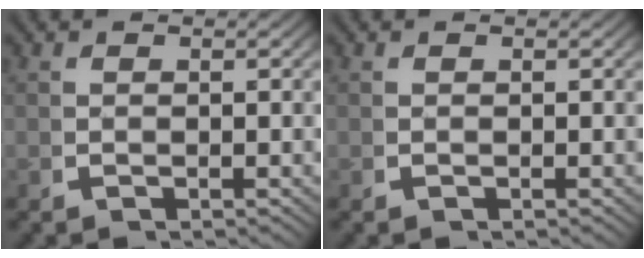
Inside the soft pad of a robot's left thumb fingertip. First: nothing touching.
{"total": 0.0}